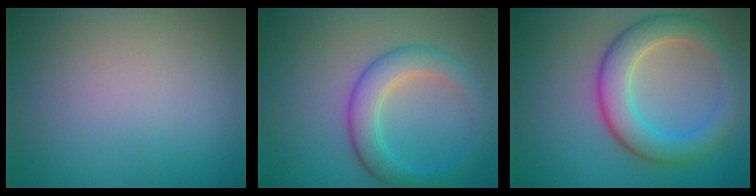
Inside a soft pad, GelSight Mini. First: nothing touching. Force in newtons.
{"total": 4.2, "press": 4.2, "slide": 0.1}
{"total": 5.9, "press": 5.9, "slide": 0.2}